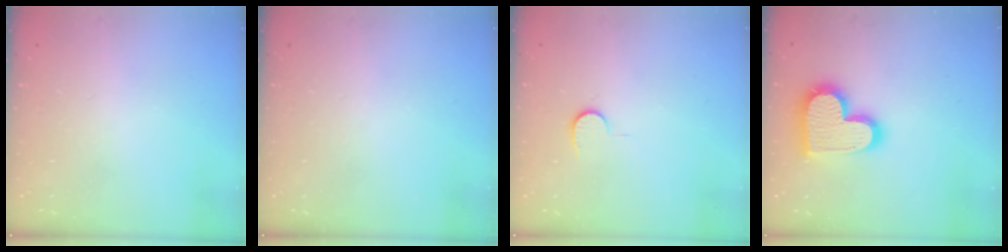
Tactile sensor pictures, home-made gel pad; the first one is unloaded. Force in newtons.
{"total": 0.0}
{"total": 4.0, "press": 4.0, "slide": 0.4}
{"total": 17.9, "press": 17.9, "slide": 1.1}